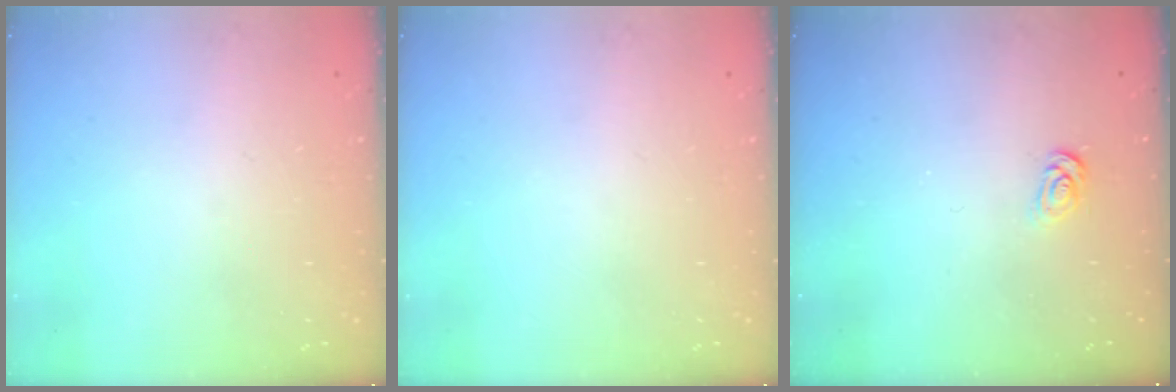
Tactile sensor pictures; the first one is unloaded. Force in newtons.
{"total": 0.0}
{"total": 2.7, "press": 2.7, "slide": 0.3}